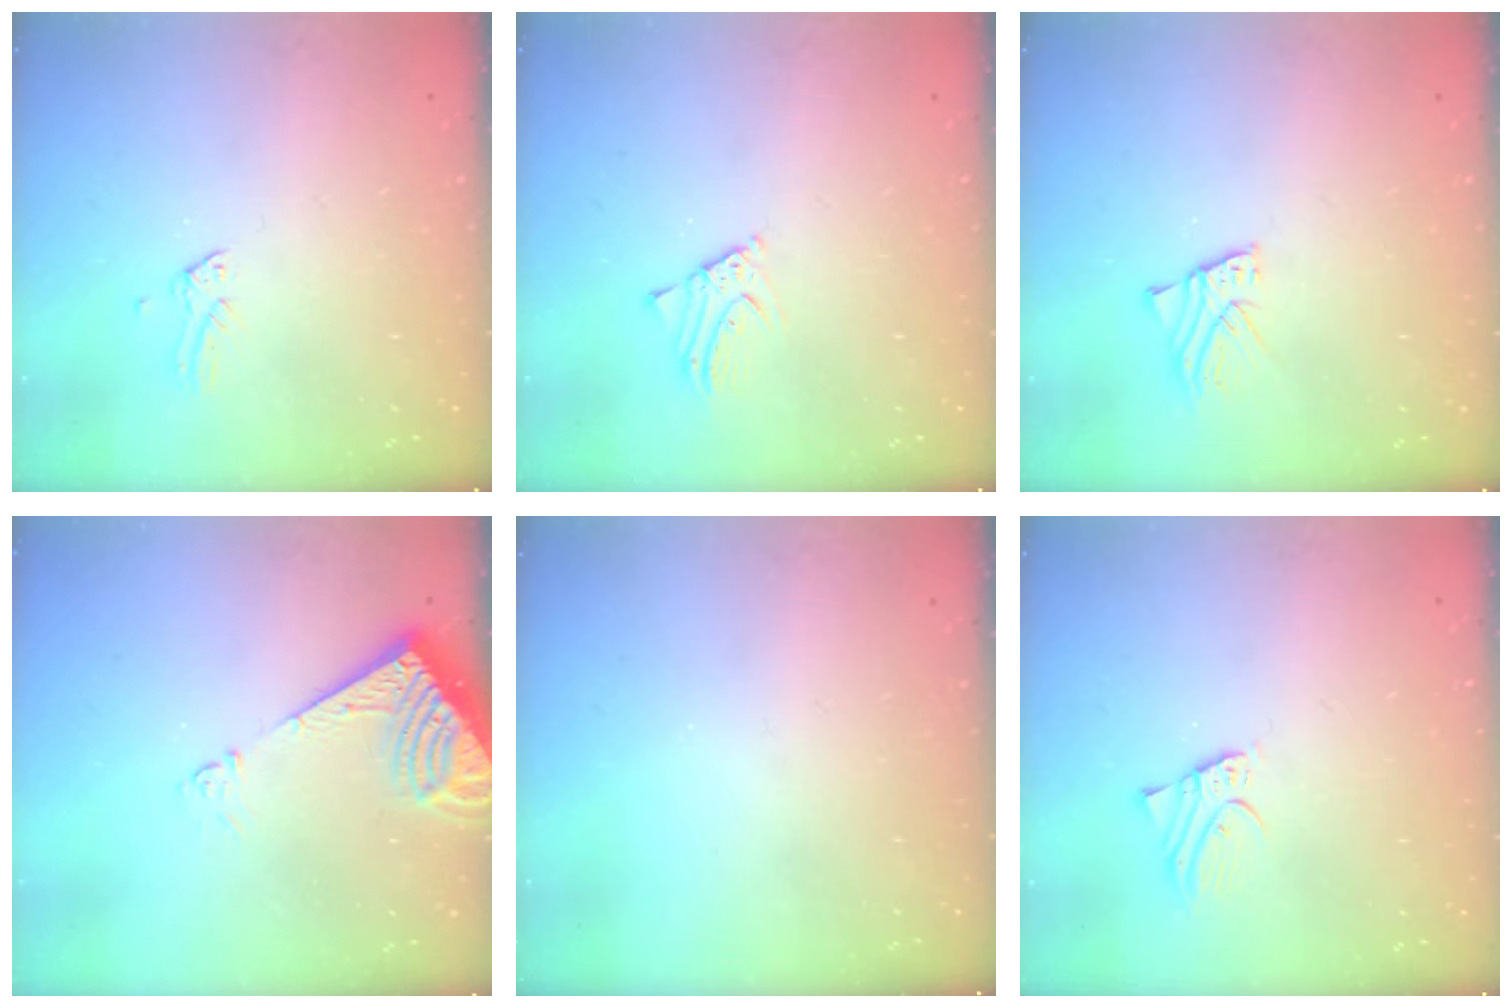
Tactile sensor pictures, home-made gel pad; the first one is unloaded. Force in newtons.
{"total": 2.4, "press": 2.4, "slide": 0.1}
{"total": 2.2, "press": 2.2, "slide": 0.1}
{"total": 7.8, "press": 7.8, "slide": 0.6}
{"total": 0.0}
{"total": 2.1, "press": 2.1, "slide": 0.1}